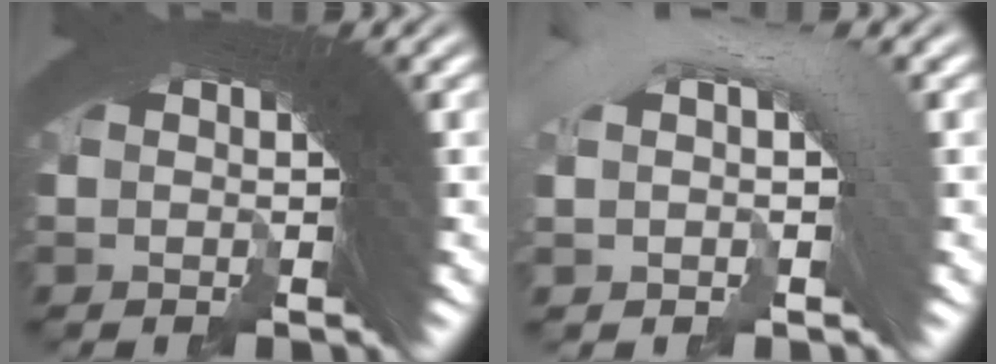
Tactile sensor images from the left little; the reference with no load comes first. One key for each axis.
{"total": 2.6, "fx": 0.8, "fy": 0.6, "fz": 2.4, "tx": -0.033, "ty": 0.031, "tz": 0.006}